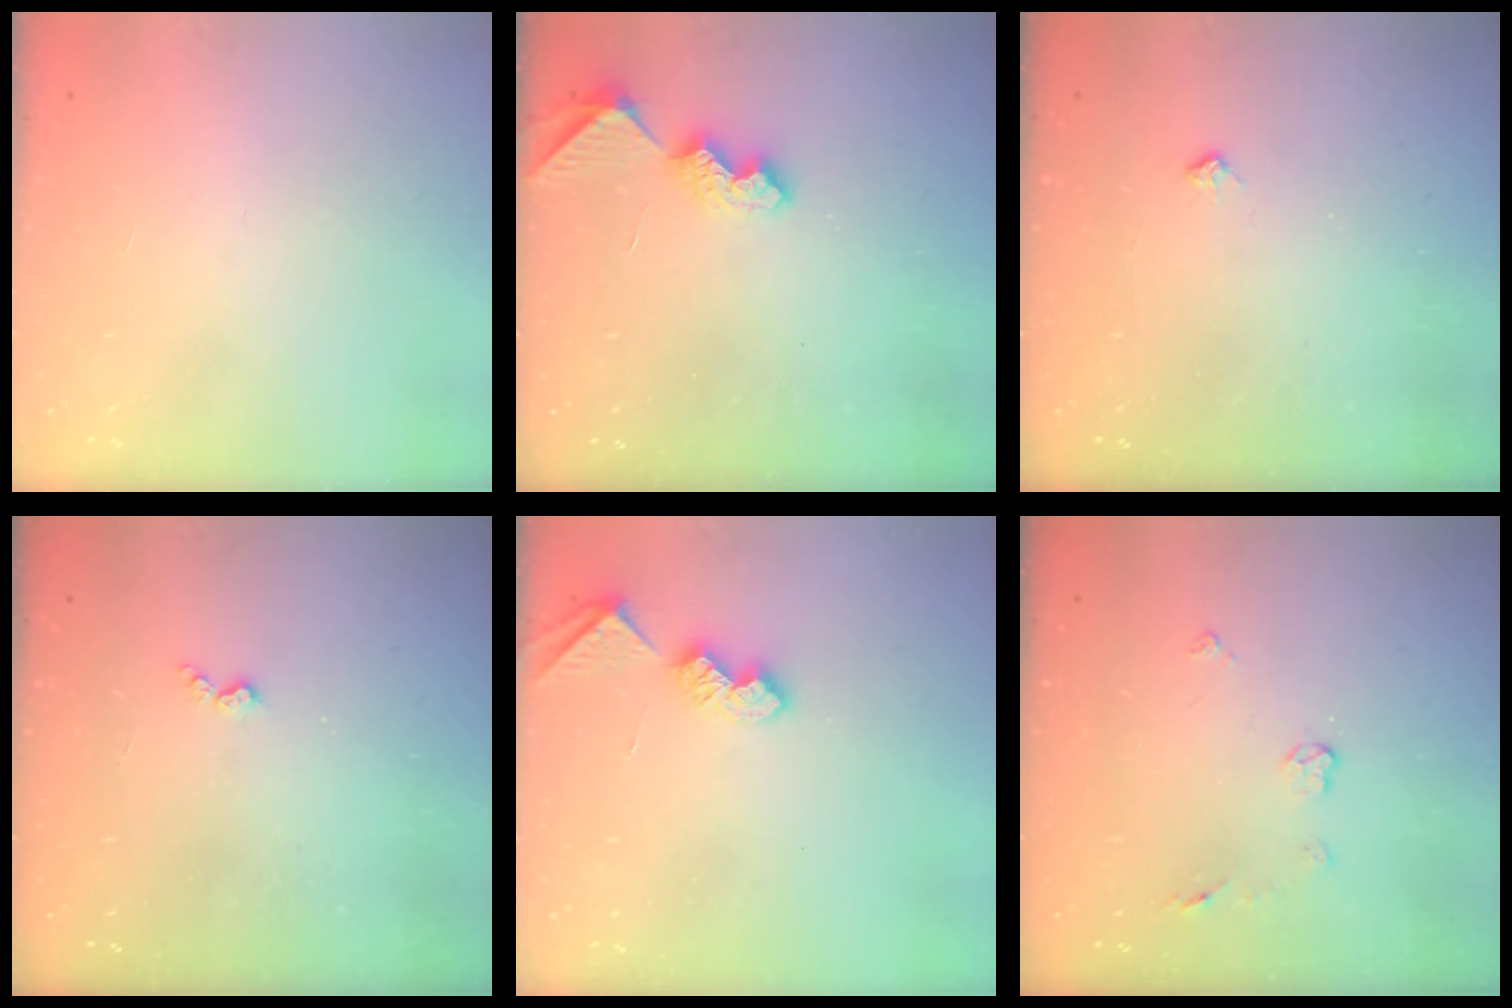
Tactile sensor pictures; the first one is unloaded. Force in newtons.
{"total": 7.1, "press": 7.0, "slide": 0.5}
{"total": 5.1, "press": 5.1, "slide": 0.5}
{"total": 2.9, "press": 2.9, "slide": 0.5}
{"total": 7.2, "press": 7.2, "slide": 0.5}
{"total": 5.1, "press": 5.1, "slide": 0.4}